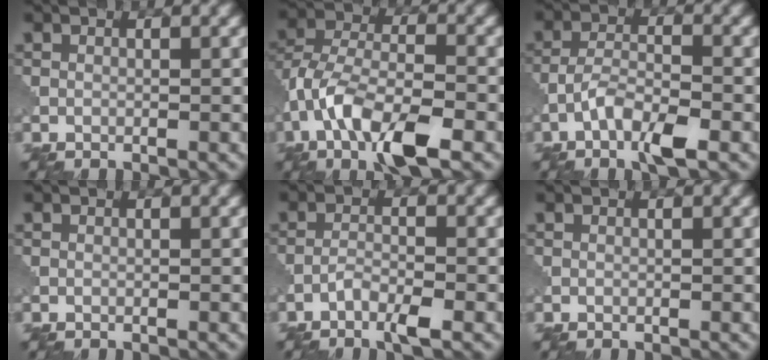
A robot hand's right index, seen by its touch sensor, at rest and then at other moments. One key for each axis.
{"total": 8.6, "fx": -4.2, "fy": 3.4, "fz": 6.7, "tx": -0.132, "ty": 0.004, "tz": -0.091}
{"total": 4.3, "fx": -2.4, "fy": 1.3, "fz": 3.4, "tx": -0.066, "ty": 0.005, "tz": -0.051}
{"total": 0.0}
{"total": 2.4, "fx": -1.6, "fy": 0.4, "fz": 1.8, "tx": -0.037, "ty": 0.003, "tz": -0.036}
{"total": 0.0}